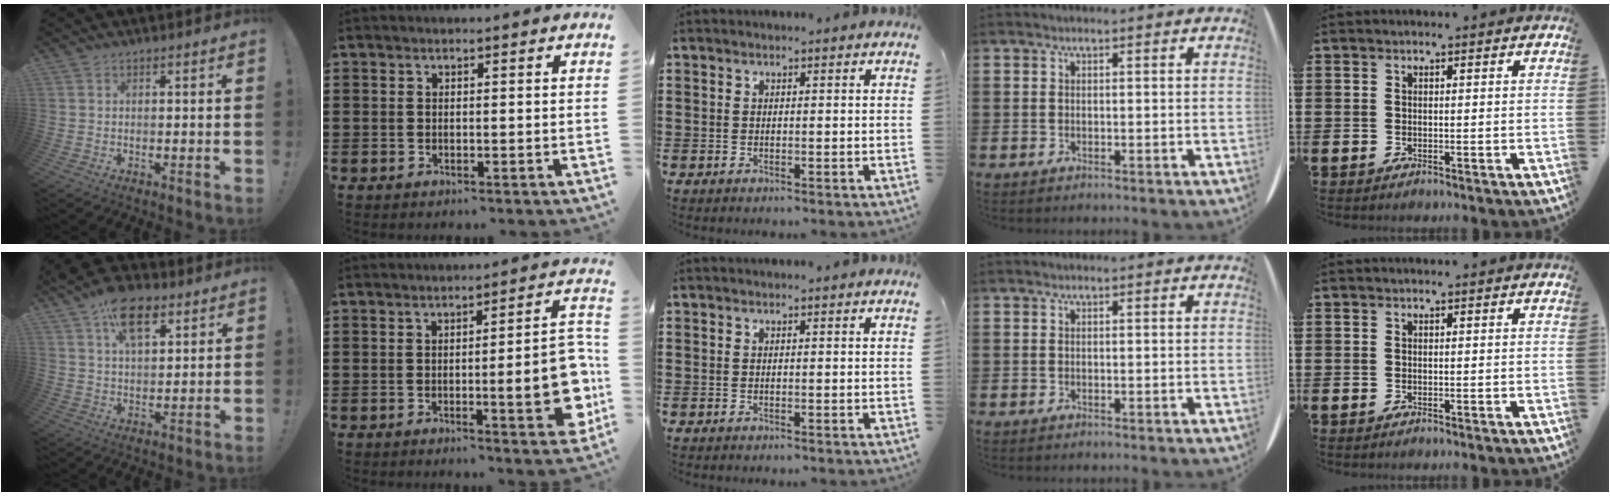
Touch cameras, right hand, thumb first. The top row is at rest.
{"thumb": {"total": 13.5, "force": [7.6, 7.3, 8.6], "torque": [-0.137, -0.023, 0.136]}, "index": {"total": 11.3, "force": [-2.1, 2.4, 10.8], "torque": [-0.141, -0.014, -0.033]}}